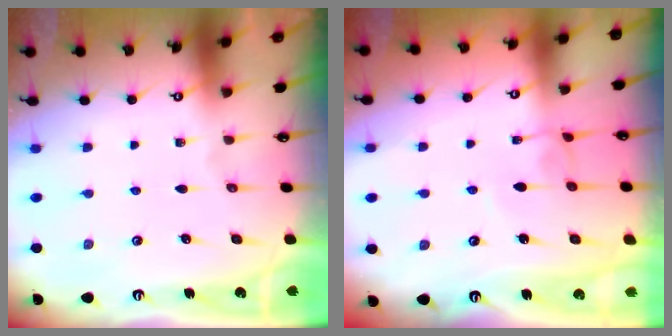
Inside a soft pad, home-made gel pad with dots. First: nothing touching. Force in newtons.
{"total": 1.1, "press": 1.0, "slide": 0.3}